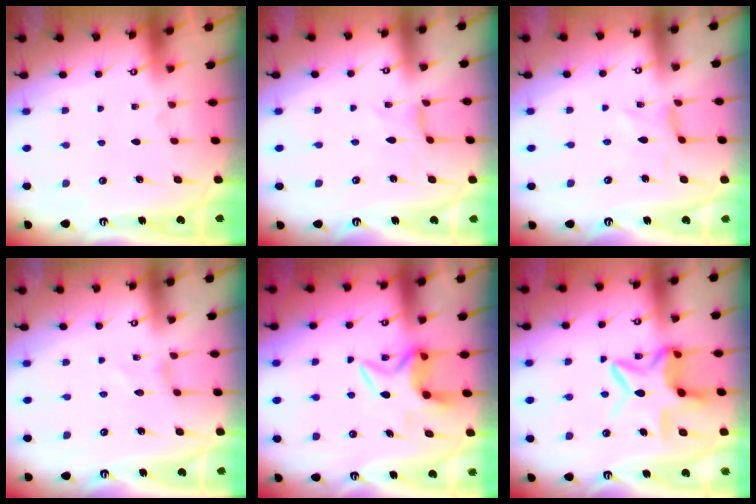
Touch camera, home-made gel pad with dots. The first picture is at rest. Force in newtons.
{"total": 0.0}
{"total": 0.0}
{"total": 0.0}
{"total": 5.7, "press": 5.7, "slide": 0.4}
{"total": 12.3, "press": 12.2, "slide": 1.0}